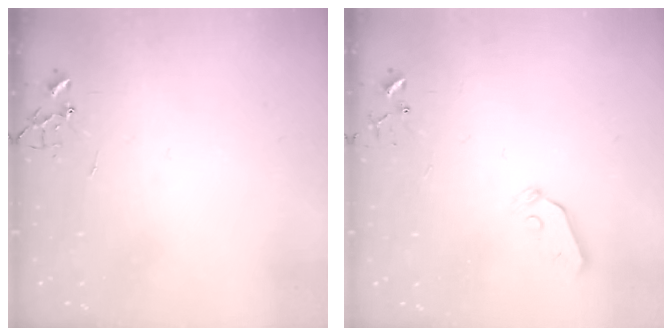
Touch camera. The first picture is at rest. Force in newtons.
{"total": 3.8, "press": 3.8, "slide": 0.3}